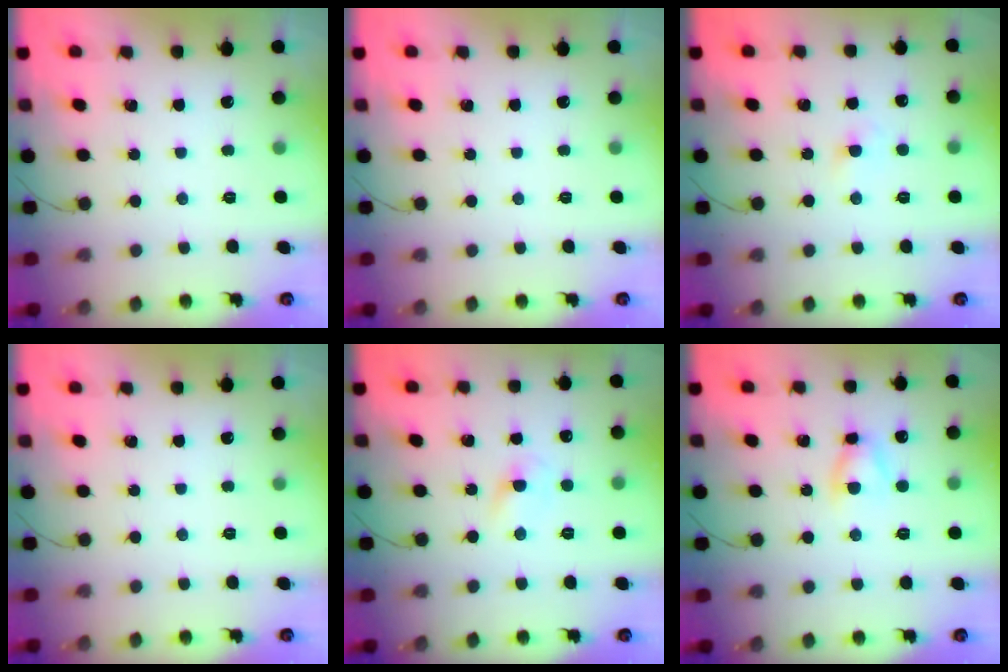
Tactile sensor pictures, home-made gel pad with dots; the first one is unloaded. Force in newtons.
{"total": 0.0}
{"total": 1.9, "press": 1.7, "slide": 0.8}
{"total": 0.0}
{"total": 2.6, "press": 2.4, "slide": 1.1}
{"total": 5.2, "press": 5.1, "slide": 0.6}